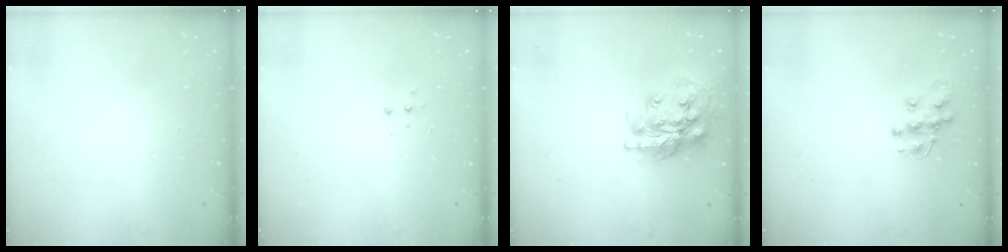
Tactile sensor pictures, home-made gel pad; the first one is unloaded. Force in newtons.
{"total": 4.2, "press": 4.2, "slide": 0.5}
{"total": 17.9, "press": 17.8, "slide": 1.9}
{"total": 10.7, "press": 10.7, "slide": 0.7}